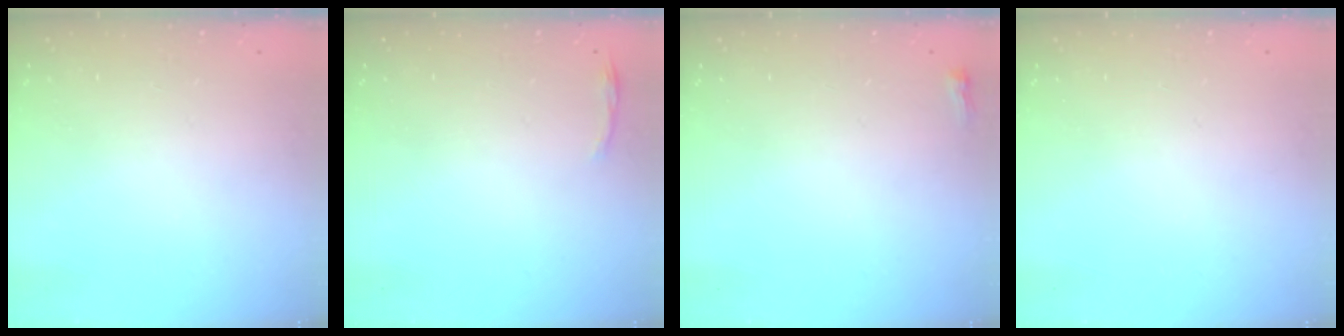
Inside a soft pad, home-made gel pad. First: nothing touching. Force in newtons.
{"total": 3.6, "press": 3.5, "slide": 0.7}
{"total": 2.2, "press": 2.2, "slide": 0.6}
{"total": 0.0}